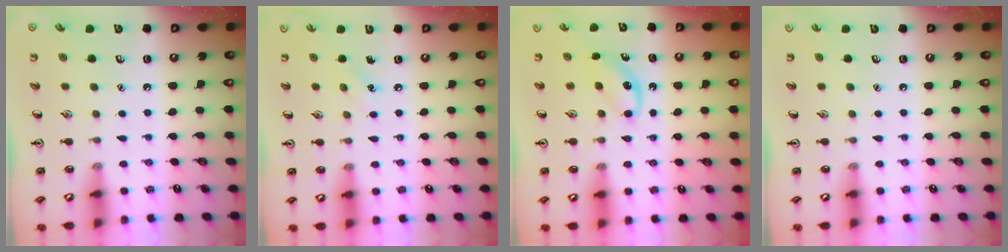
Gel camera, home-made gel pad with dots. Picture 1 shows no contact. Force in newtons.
{"total": 4.9, "press": 4.6, "slide": 1.7}
{"total": 4.5, "press": 4.2, "slide": 1.4}
{"total": 0.0}